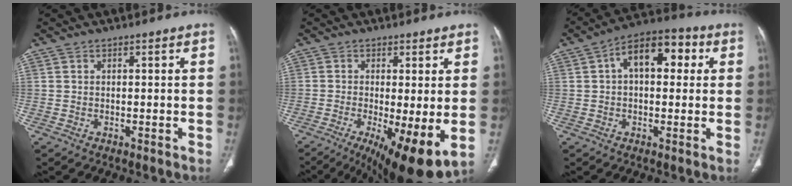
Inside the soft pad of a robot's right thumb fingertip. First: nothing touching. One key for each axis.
{"total": 12.2, "fx": -3.1, "fy": 3.2, "fz": 11.4, "tx": -0.178, "ty": -0.024, "tz": -0.040}
{"total": 12.0, "fx": 2.9, "fy": 6.8, "fz": 9.4, "tx": -0.120, "ty": 0.031, "tz": 0.037}